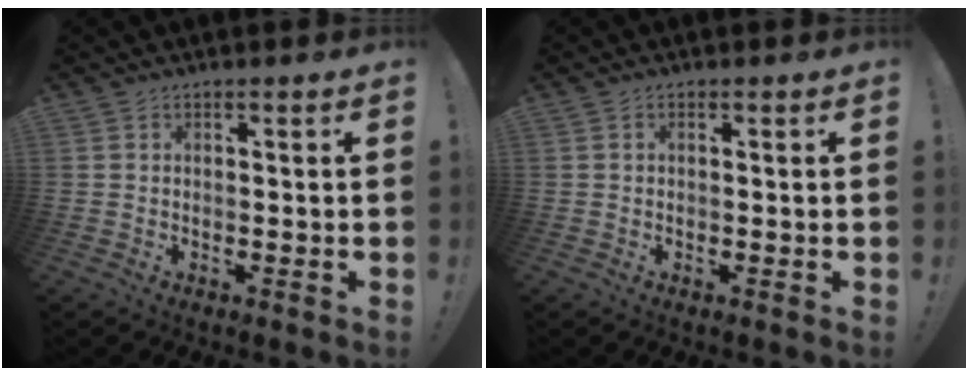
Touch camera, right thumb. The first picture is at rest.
{"total": 0.0}